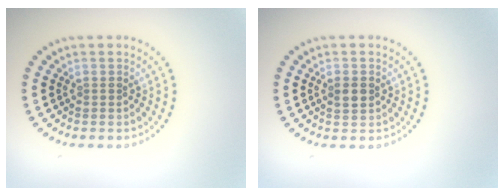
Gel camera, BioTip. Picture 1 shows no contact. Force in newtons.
{"total": 1.4, "press": 1.4, "slide": 0.1}